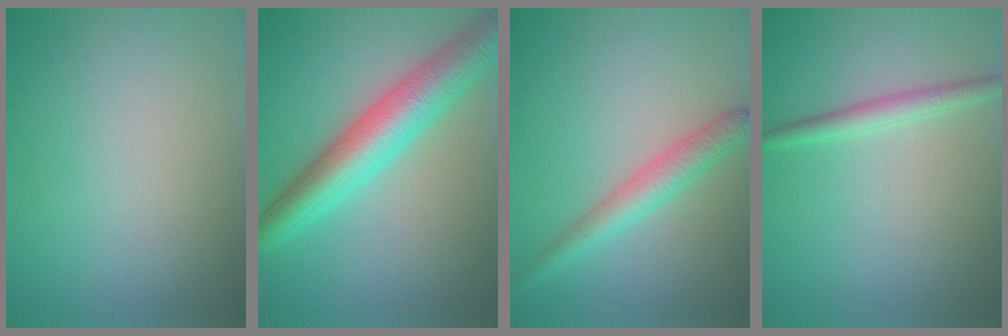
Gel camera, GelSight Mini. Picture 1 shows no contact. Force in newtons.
{"total": 7.3, "press": 7.2, "slide": 0.3}
{"total": 3.3, "press": 3.3, "slide": 0.1}
{"total": 1.9, "press": 1.9, "slide": 0.1}